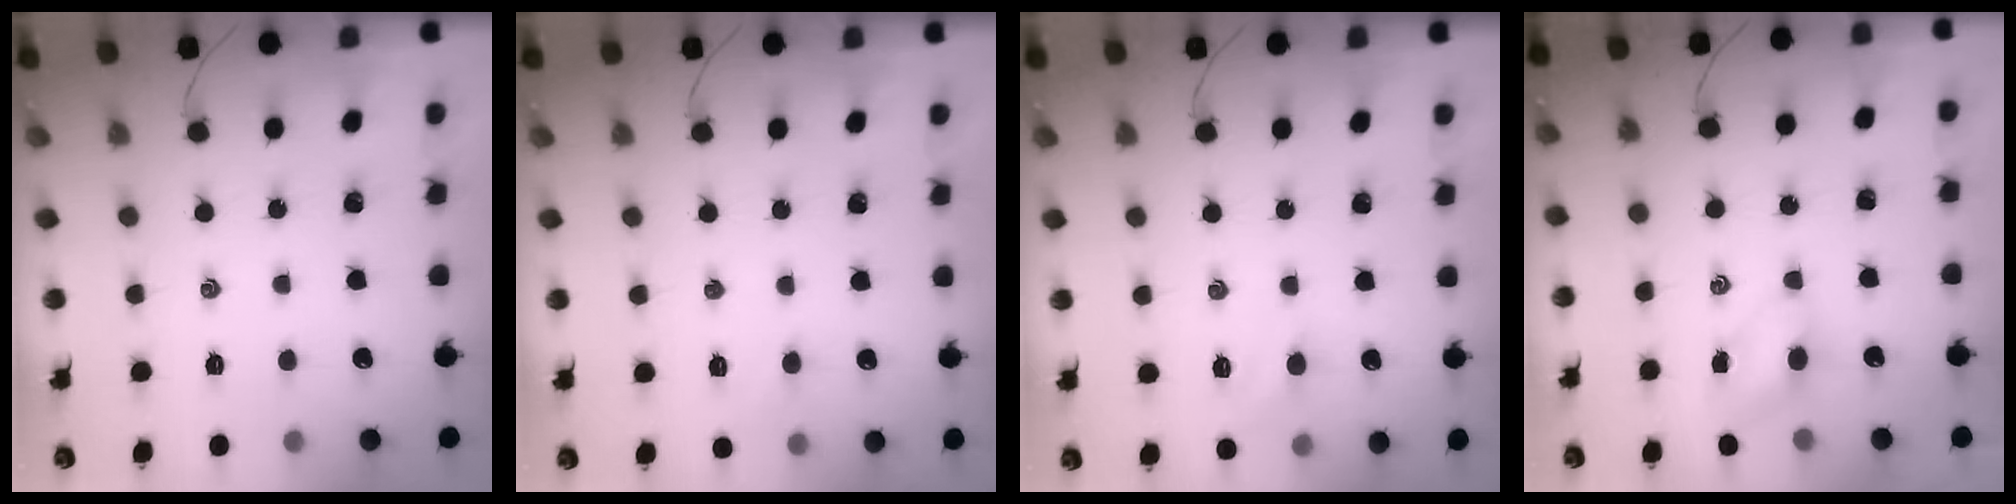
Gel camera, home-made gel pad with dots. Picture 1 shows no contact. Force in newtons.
{"total": 2.2, "press": 2.1, "slide": 0.6}
{"total": 4.6, "press": 4.3, "slide": 1.4}
{"total": 5.0, "press": 4.9, "slide": 1.1}